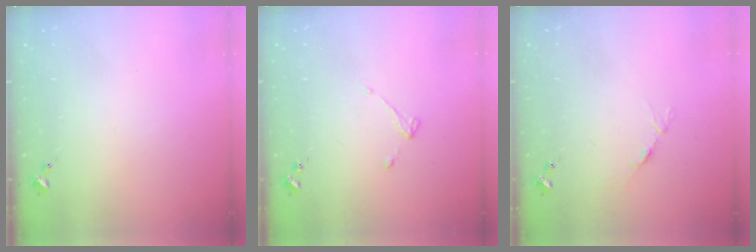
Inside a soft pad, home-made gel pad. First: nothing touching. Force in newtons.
{"total": 3.0, "press": 3.0, "slide": 0.4}
{"total": 4.0, "press": 3.9, "slide": 0.5}